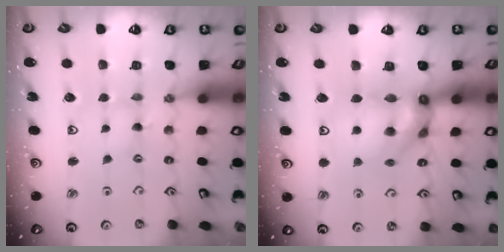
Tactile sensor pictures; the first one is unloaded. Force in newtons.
{"total": 12.2, "press": 12.1, "slide": 1.0}